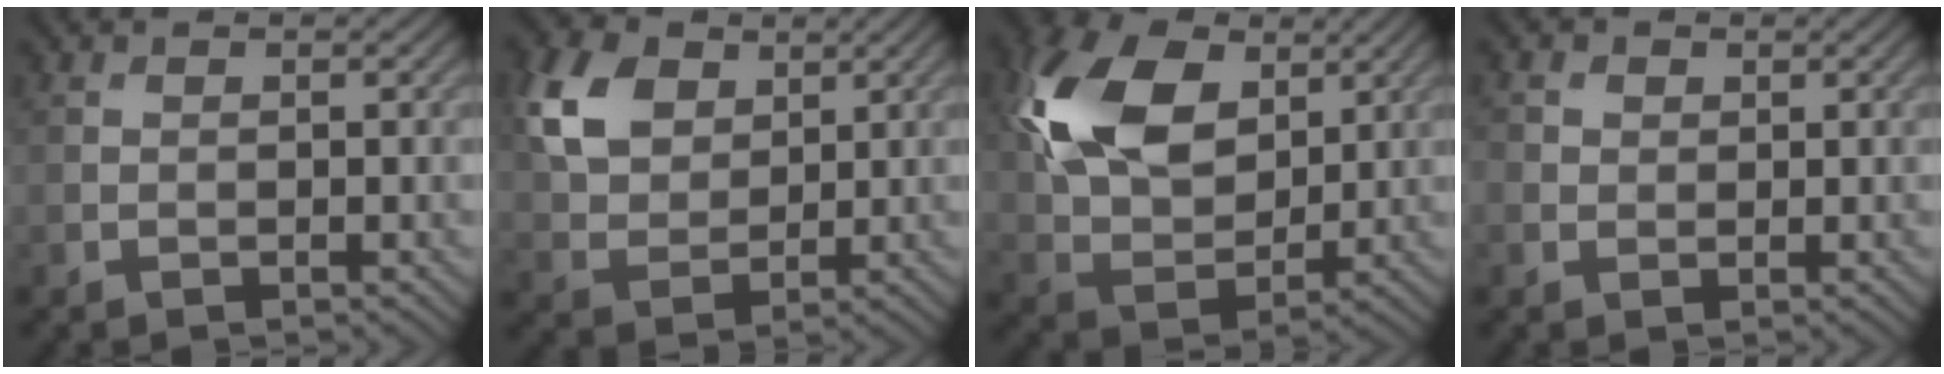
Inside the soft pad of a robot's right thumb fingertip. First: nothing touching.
{"total": 8.2, "force": [3.4, 5.8, 4.7], "torque": [-0.127, 0.008, 0.063]}
{"total": 13.9, "force": [4.7, 9.0, 9.5], "torque": [-0.225, 0.020, 0.085]}
{"total": 1.7, "force": [0.4, 1.6, 0.6], "torque": [-0.016, 0.001, 0.004]}